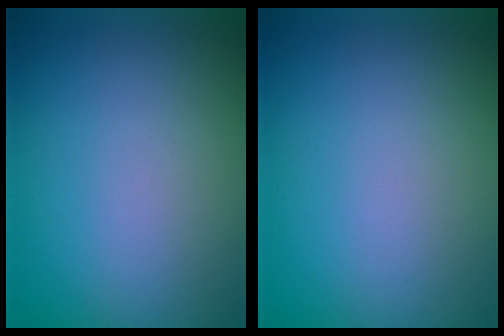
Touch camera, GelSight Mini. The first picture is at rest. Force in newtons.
{"total": 0.0}